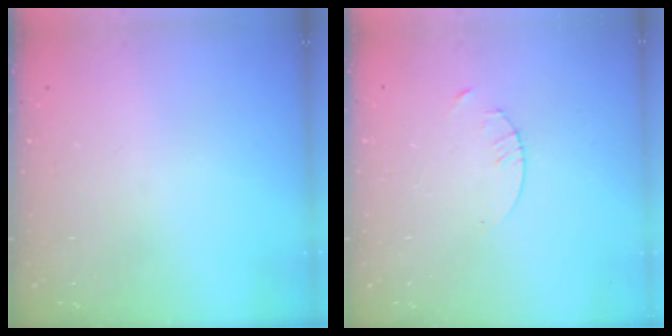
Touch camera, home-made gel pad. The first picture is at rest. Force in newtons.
{"total": 1.7, "press": 1.6, "slide": 0.2}